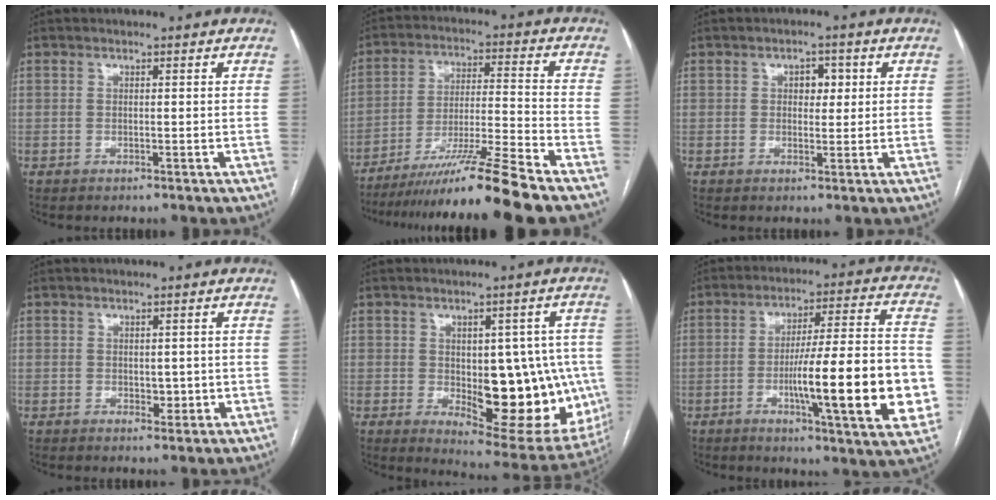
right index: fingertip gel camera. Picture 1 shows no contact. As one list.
[{"total": 14.0, "force": [-11.3, -2.9, 7.7], "torque": [-0.124, -0.018, -0.194]}, {"total": 3.0, "force": [0.9, 1.9, 2.2], "torque": [-0.027, 0.010, 0.013]}, {"total": 2.5, "force": [0.0, 1.7, 1.8], "torque": [-0.022, 0.002, 0.007]}, {"total": 18.0, "force": [-2.1, 7.6, 16.2], "torque": [-0.174, 0.006, -0.004]}, {"total": 20.4, "force": [-4.4, 2.0, 19.8], "torque": [-0.245, 0.007, -0.057]}]